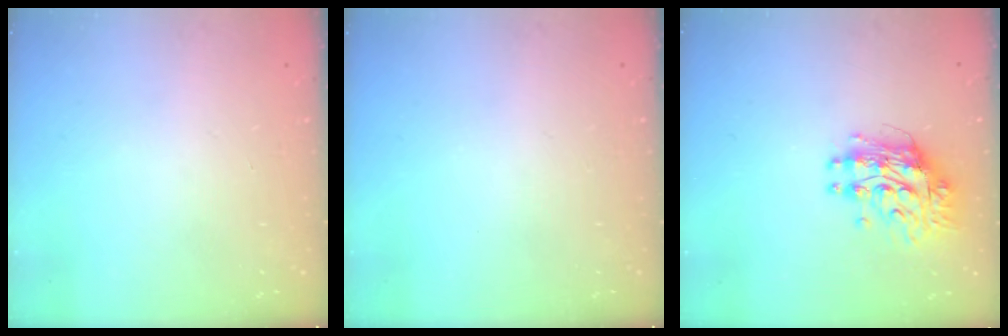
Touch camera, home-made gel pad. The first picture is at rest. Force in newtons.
{"total": 0.0}
{"total": 10.4, "press": 10.4, "slide": 0.9}